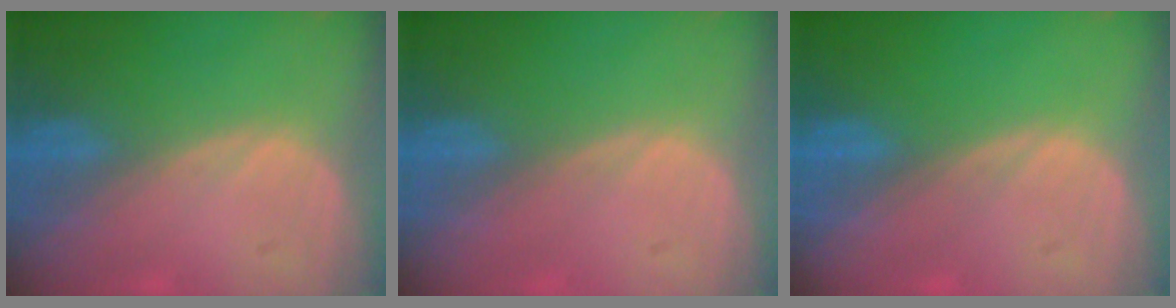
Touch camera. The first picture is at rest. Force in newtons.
{"total": 0.0}
{"total": 0.0}